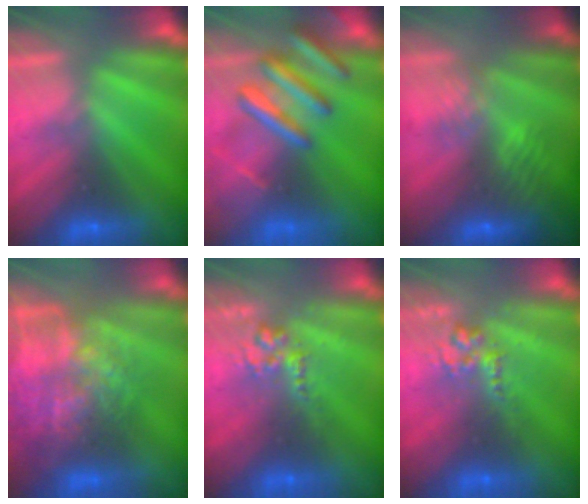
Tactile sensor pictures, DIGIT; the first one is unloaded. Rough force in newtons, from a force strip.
{"total": 8.3}
{"total": 5.9}
{"total": 8.1}
{"total": 2.6}
{"total": 2.6}